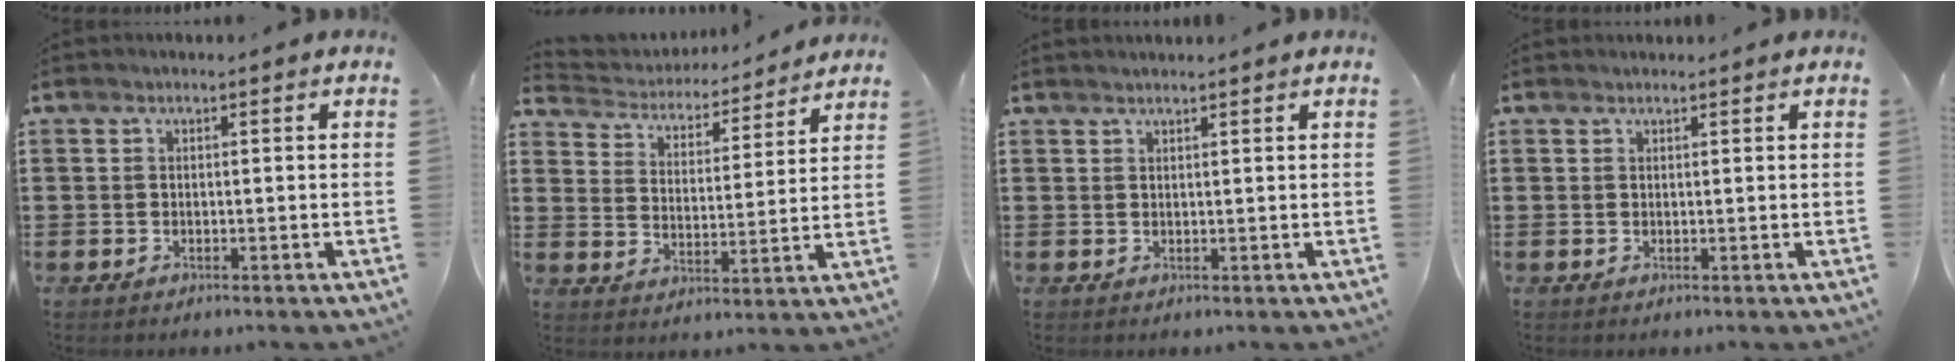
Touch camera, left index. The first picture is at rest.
{"total": 3.9, "force": [3.9, 0.6, 0.0], "torque": [-0.025, -0.030, 0.059]}
{"total": 1.0, "force": [1.0, -0.1, 0.3], "torque": [-0.006, -0.002, 0.020]}
{"total": 0.7, "force": [0.7, 0.0, 0.1], "torque": [-0.003, -0.001, 0.014]}